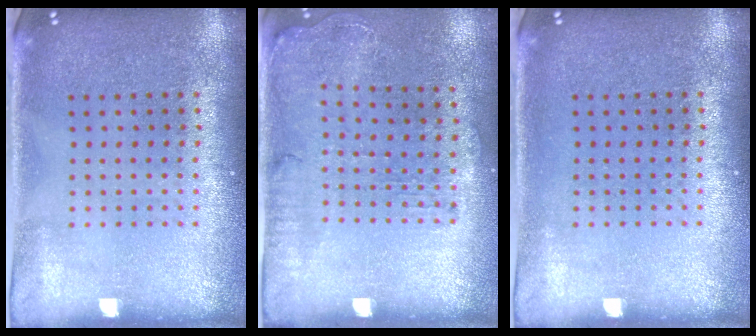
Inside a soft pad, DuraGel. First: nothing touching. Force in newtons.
{"total": 1.4, "press": 1.2, "slide": 0.7}
{"total": 0.0}